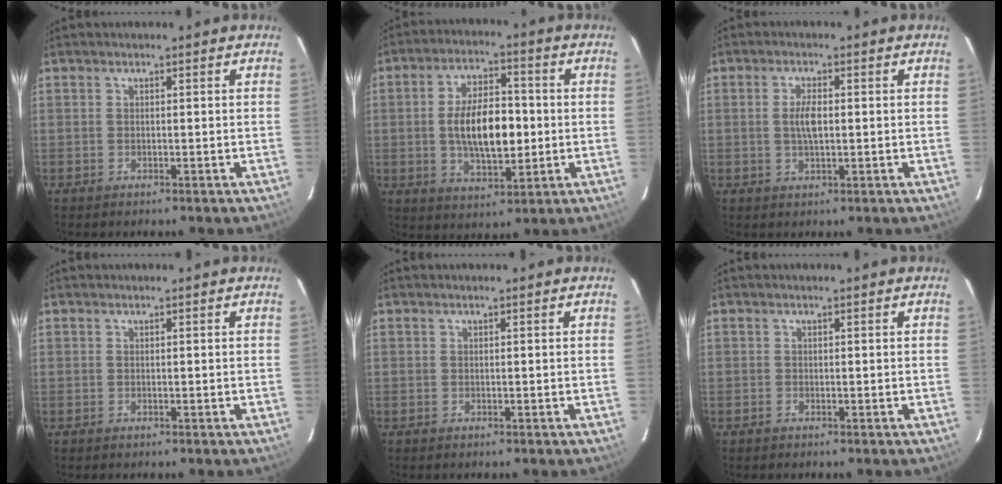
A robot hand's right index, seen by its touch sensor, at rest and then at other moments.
{"total": 12.7, "force": [-0.8, 6.0, 11.2], "torque": [-0.204, 0.005, -0.007]}
{"total": 3.7, "force": [0.1, 1.5, 3.4], "torque": [-0.063, 0.001, 0.003]}
{"total": 0.0}
{"total": 0.0}
{"total": 0.0}